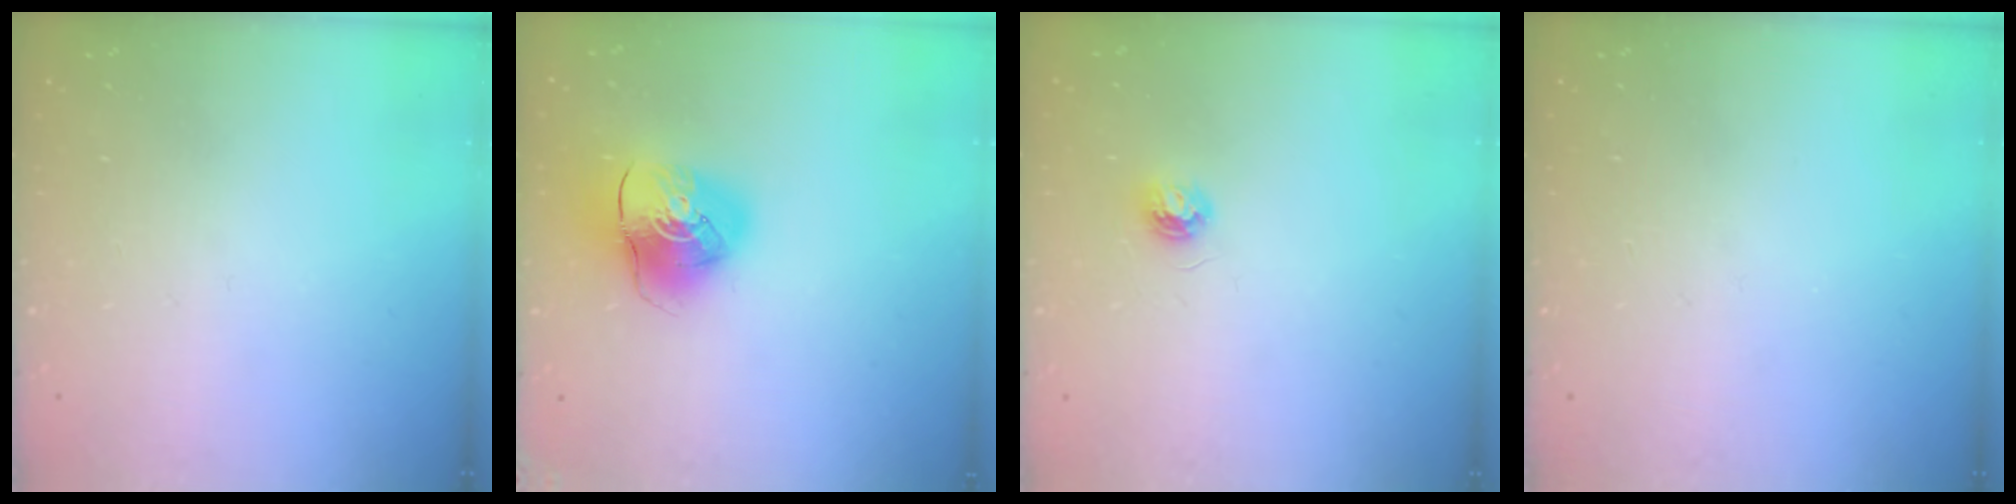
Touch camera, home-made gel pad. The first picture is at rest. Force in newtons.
{"total": 12.6, "press": 12.5, "slide": 1.6}
{"total": 3.8, "press": 3.8, "slide": 0.4}
{"total": 0.0}